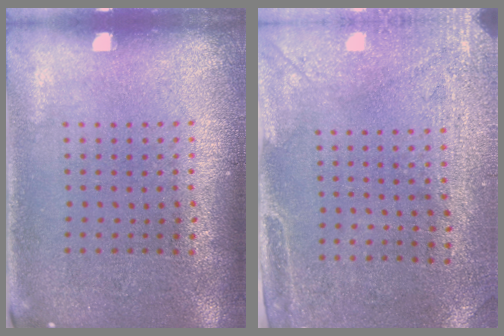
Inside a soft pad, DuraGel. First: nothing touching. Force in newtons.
{"total": 3.0, "press": 2.4, "slide": 1.8}